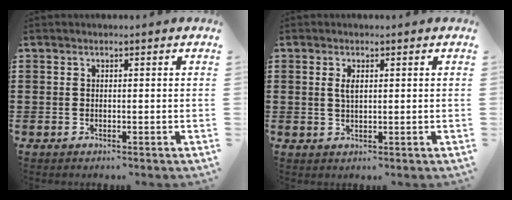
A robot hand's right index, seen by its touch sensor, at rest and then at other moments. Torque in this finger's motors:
{"motor_torque": [0.49, 0.23, 0.11, 0.06]}